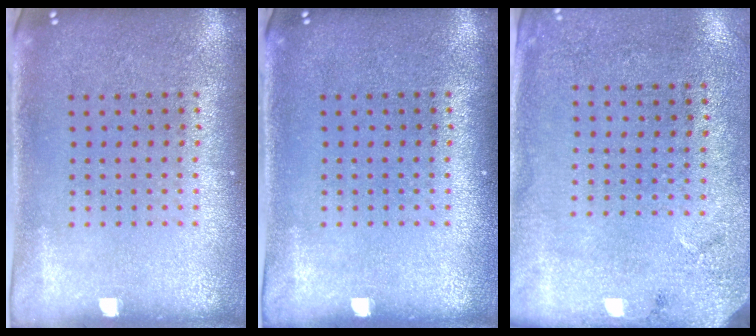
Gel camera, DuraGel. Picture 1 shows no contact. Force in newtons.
{"total": 0.0}
{"total": 2.7, "press": 2.1, "slide": 1.7}